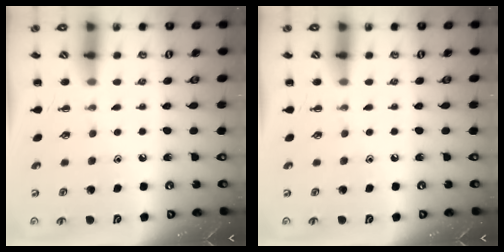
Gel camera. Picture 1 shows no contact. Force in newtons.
{"total": 0.0}